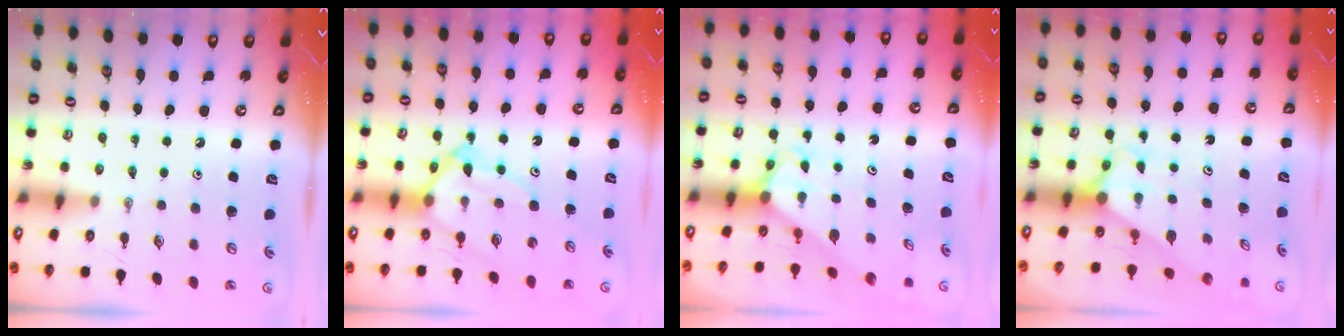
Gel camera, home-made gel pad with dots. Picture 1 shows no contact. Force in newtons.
{"total": 10.6, "press": 10.5, "slide": 1.2}
{"total": 2.8, "press": 2.8, "slide": 0.2}
{"total": 2.8, "press": 2.8, "slide": 0.0}